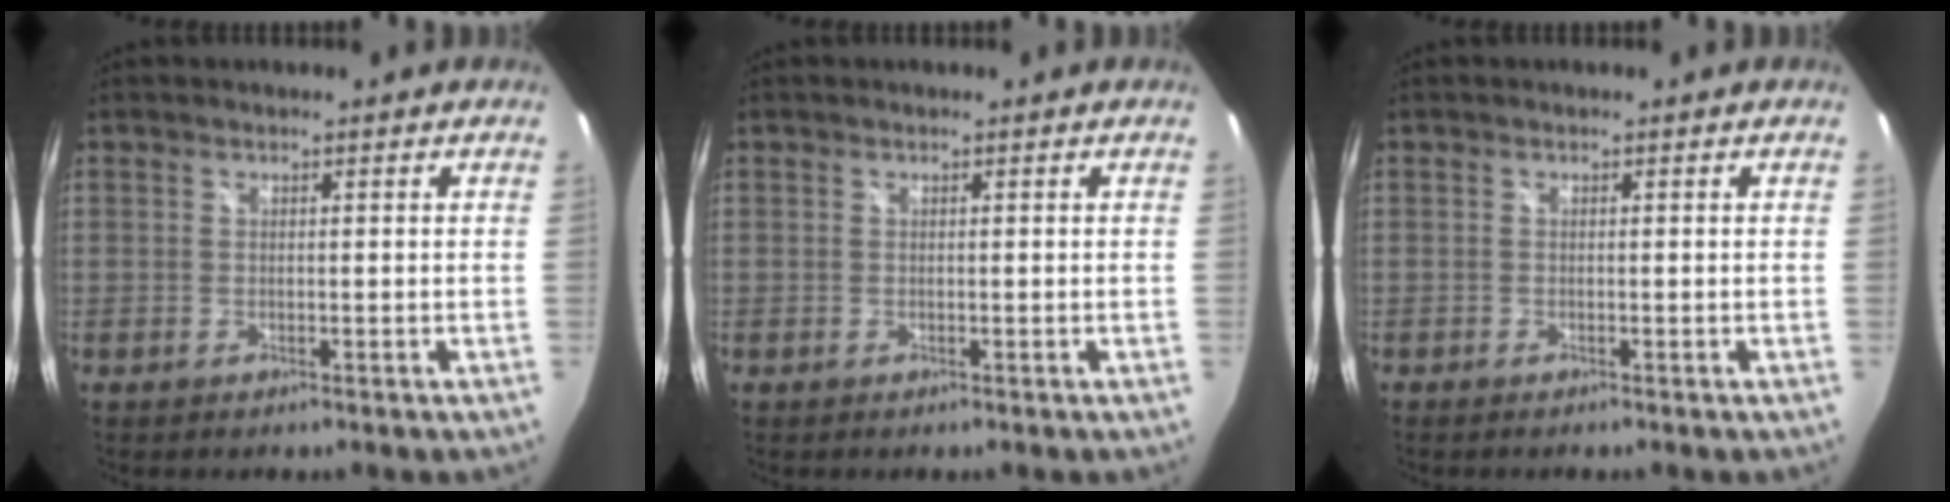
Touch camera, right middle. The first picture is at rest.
{"total": 0.0}
{"total": 0.0}